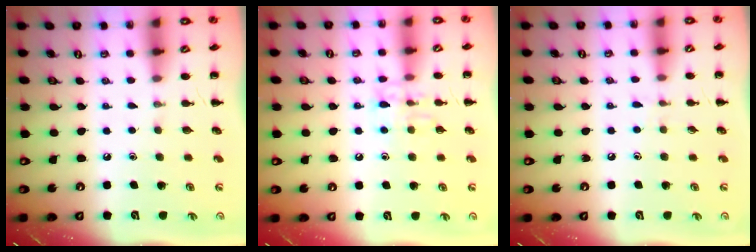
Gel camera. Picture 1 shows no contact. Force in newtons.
{"total": 7.8, "press": 7.8, "slide": 0.8}
{"total": 4.1, "press": 3.7, "slide": 1.7}